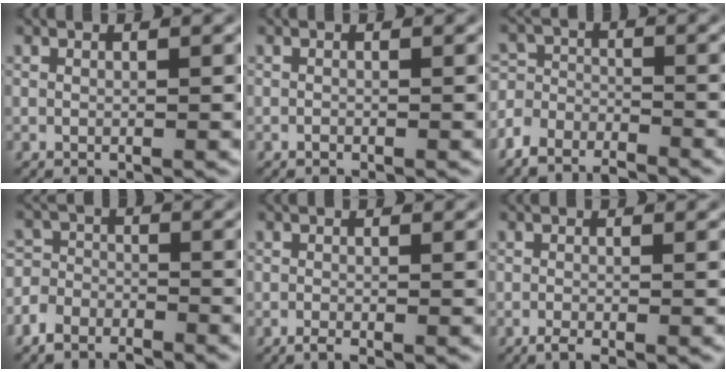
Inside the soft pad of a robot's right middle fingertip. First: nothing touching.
{"total": 0.0}
{"total": 4.9, "force": [-3.3, 3.4, 1.4], "torque": [-0.022, -0.014, -0.066]}
{"total": 4.4, "force": [-3.1, 2.9, 0.9], "torque": [-0.010, -0.012, -0.060]}
{"total": 1.7, "force": [-1.5, 0.4, 0.7], "torque": [-0.012, -0.003, -0.026]}
{"total": 2.1, "force": [-1.8, 0.5, 0.9], "torque": [-0.015, -0.003, -0.032]}